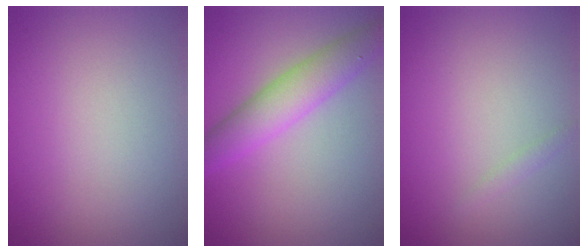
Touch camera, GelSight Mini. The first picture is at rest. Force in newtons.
{"total": 4.4, "press": 4.4, "slide": 0.1}
{"total": 0.5, "press": 0.5, "slide": 0.0}